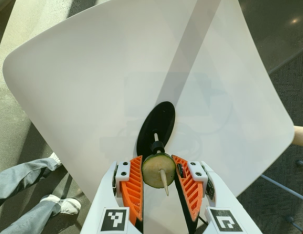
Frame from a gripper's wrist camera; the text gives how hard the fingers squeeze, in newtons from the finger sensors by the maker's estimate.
{"total": 10.4, "left": 10.5, "right": 10.4}